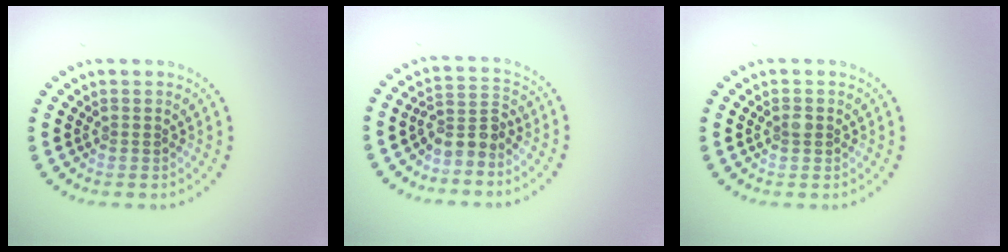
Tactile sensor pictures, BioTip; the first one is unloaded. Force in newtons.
{"total": 2.5, "press": 1.9, "slide": 1.7}
{"total": 1.0, "press": 1.0, "slide": 0.1}